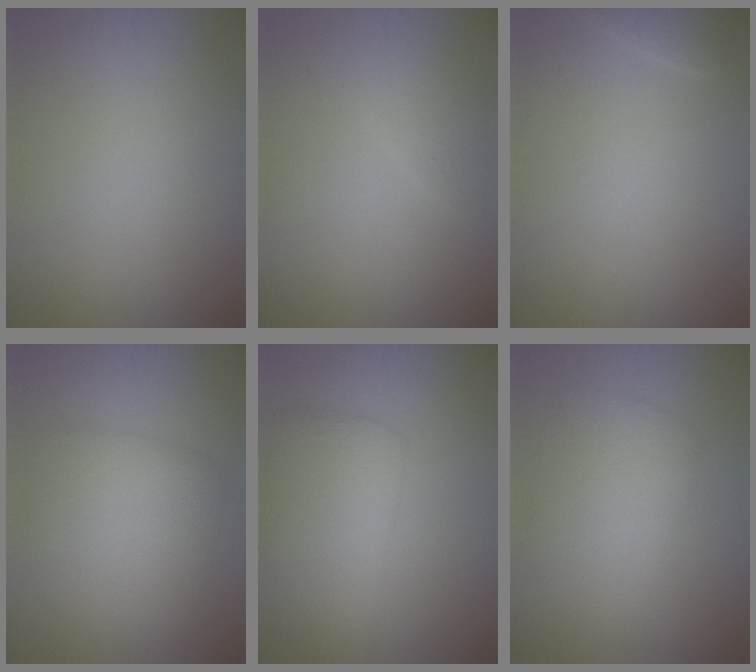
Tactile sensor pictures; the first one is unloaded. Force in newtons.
{"total": 1.5, "press": 1.5, "slide": 0.1}
{"total": 1.5, "press": 1.5, "slide": 0.1}
{"total": 5.6, "press": 5.6, "slide": 0.3}
{"total": 5.4, "press": 5.4, "slide": 0.2}
{"total": 4.1, "press": 4.1, "slide": 0.1}